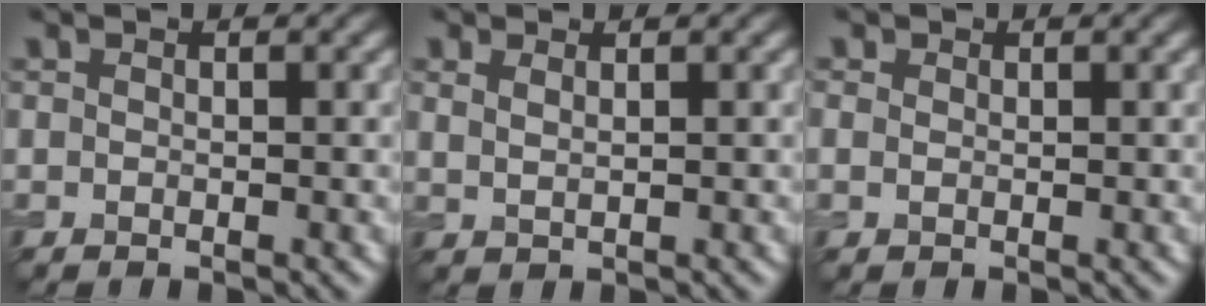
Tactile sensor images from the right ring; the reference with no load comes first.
{"total": 1.4, "force": [0.9, 0.5, 0.9], "torque": [-0.016, -0.003, 0.018]}
{"total": 0.9, "force": [0.5, 0.6, 0.4], "torque": [-0.009, -0.002, 0.006]}